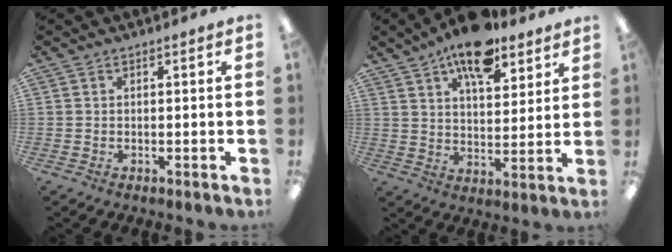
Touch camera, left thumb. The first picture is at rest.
{"total": 13.4, "force": [9.4, 5.9, 7.5], "torque": [-0.105, -0.048, 0.161]}